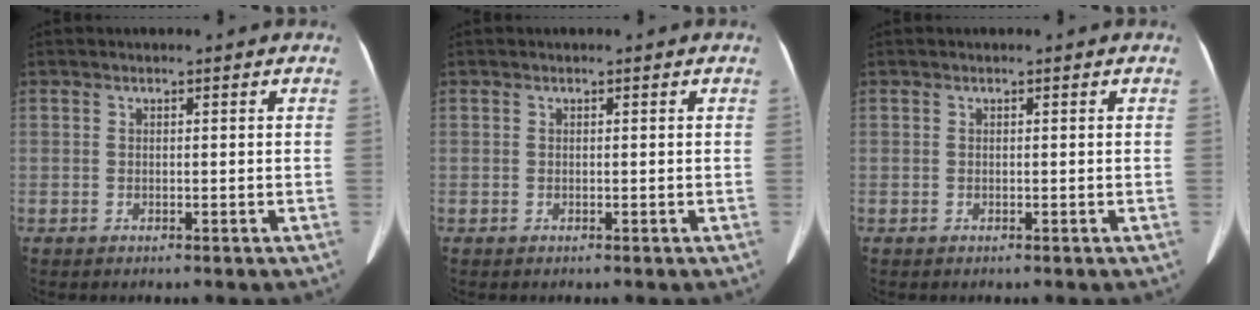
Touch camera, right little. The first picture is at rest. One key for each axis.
{"total": 0.0}
{"total": 0.0}